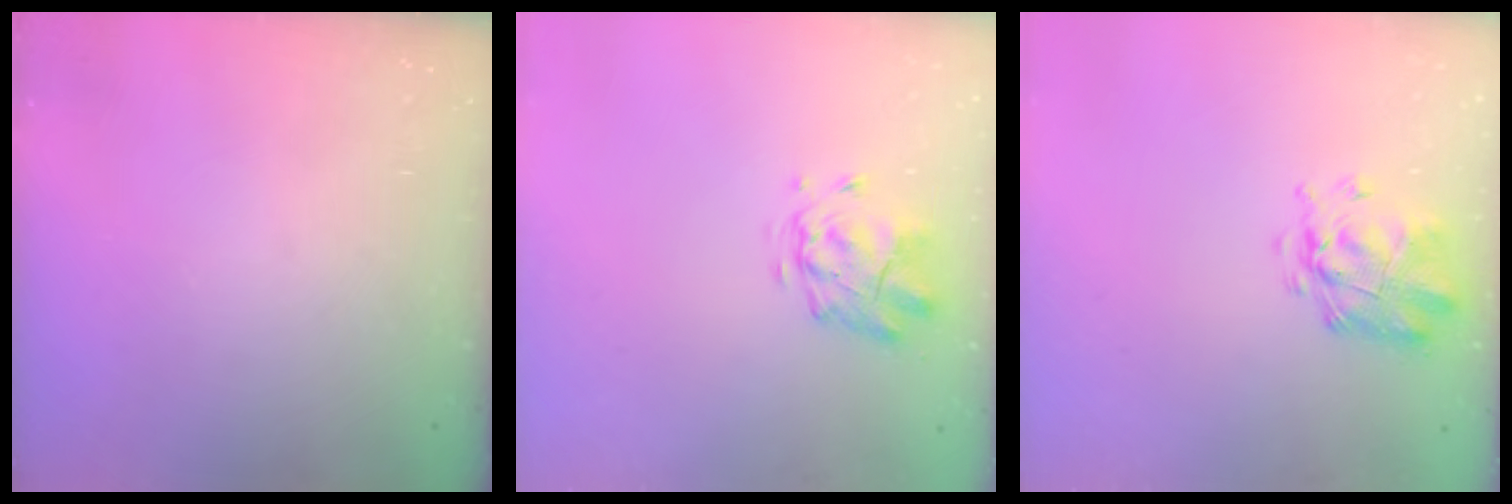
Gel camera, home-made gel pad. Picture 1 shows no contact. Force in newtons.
{"total": 2.7, "press": 2.4, "slide": 1.3}
{"total": 3.1, "press": 2.9, "slide": 1.0}